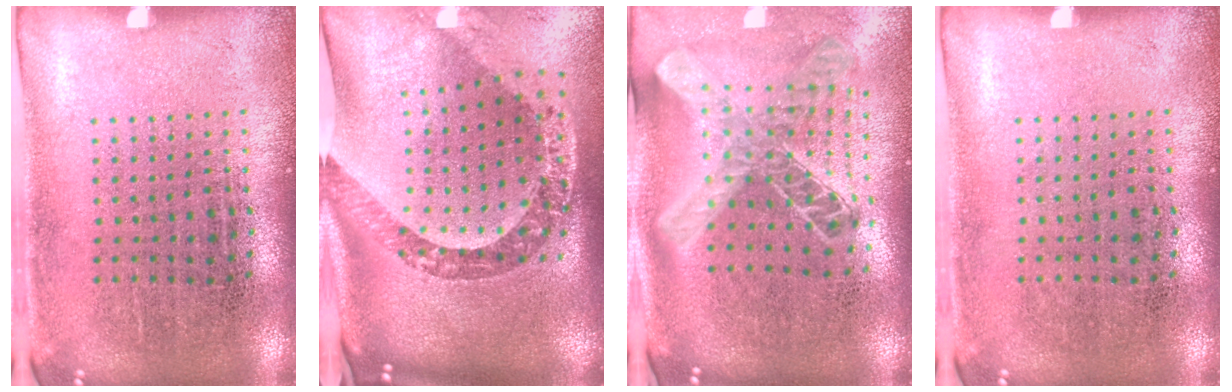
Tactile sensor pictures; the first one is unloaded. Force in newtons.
{"total": 3.6, "press": 2.5, "slide": 2.6}
{"total": 1.9, "press": 1.6, "slide": 1.1}
{"total": 0.0}